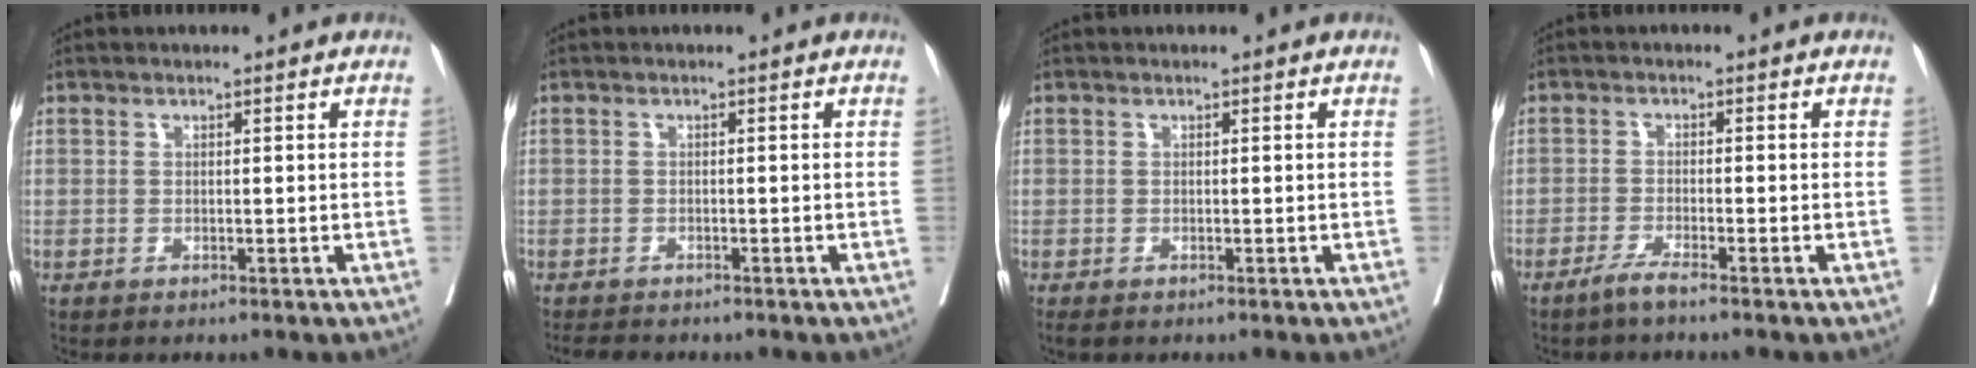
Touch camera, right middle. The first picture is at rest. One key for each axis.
{"total": 3.0, "fx": -2.7, "fy": 0.9, "fz": 0.9, "tx": -0.015, "ty": -0.006, "tz": -0.039}
{"total": 0.9, "fx": -0.7, "fy": 0.3, "fz": 0.4, "tx": -0.007, "ty": -0.004, "tz": -0.012}
{"total": 2.4, "fx": -1.9, "fy": -0.4, "fz": 1.3, "tx": -0.031, "ty": -0.004, "tz": -0.041}